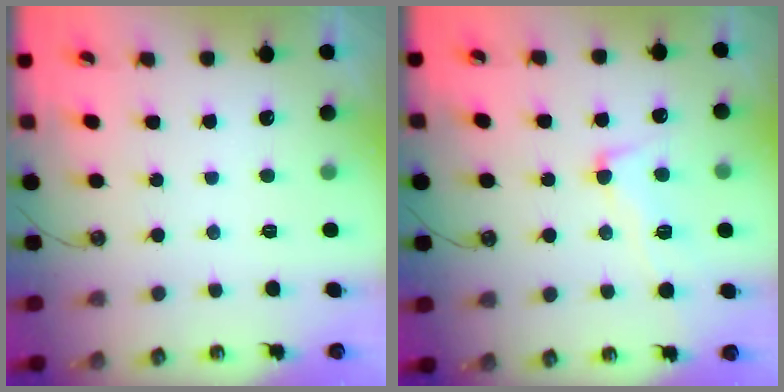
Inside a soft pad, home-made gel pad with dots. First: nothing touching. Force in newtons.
{"total": 3.6, "press": 3.4, "slide": 1.2}